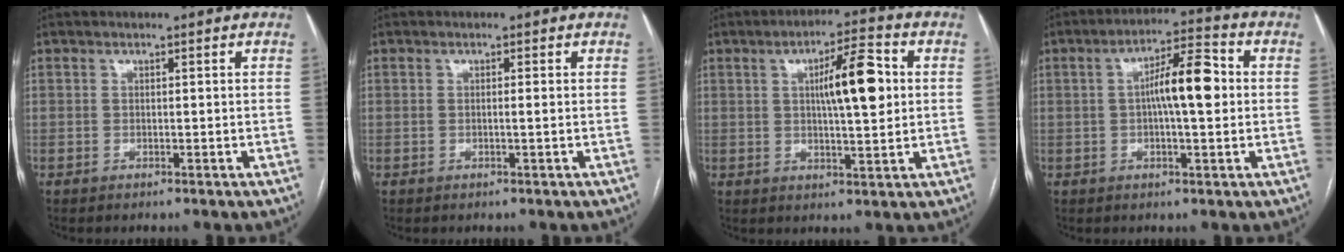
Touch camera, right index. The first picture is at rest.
{"total": 0.7, "force": [0.0, -0.2, 0.7], "torque": [-0.011, 0.001, 0.002]}
{"total": 9.4, "force": [1.7, 1.7, 9.1], "torque": [-0.147, 0.013, 0.028]}
{"total": 8.8, "force": [0.5, 1.7, 8.6], "torque": [-0.148, 0.021, 0.005]}